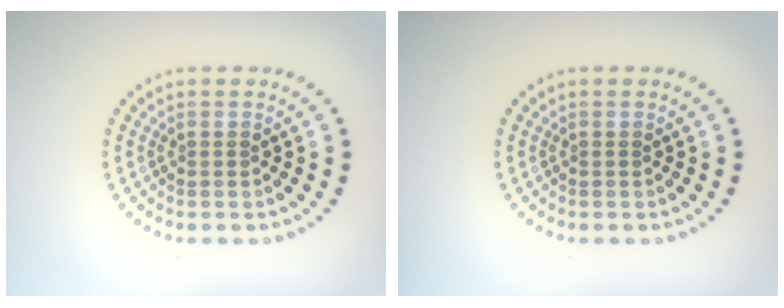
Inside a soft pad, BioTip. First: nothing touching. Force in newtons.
{"total": 0.0}